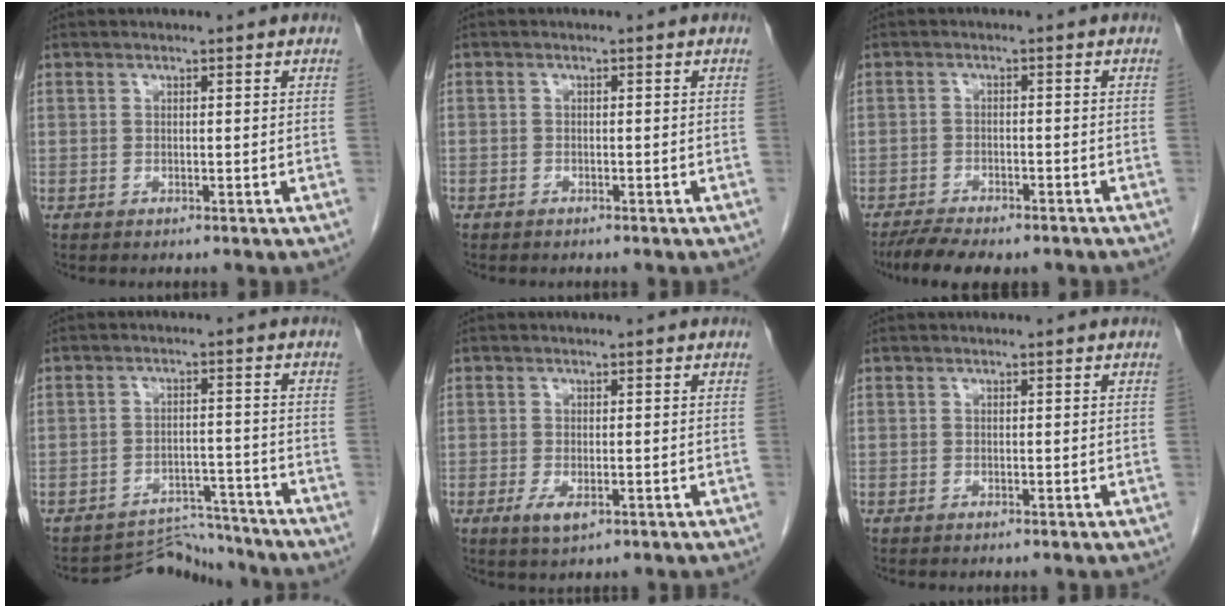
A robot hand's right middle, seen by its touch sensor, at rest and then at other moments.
{"total": 0.9, "force": [-0.6, 0.6, 0.1], "torque": [-0.009, 0.003, -0.012]}
{"total": 8.0, "force": [-6.6, 2.2, 3.9], "torque": [-0.061, -0.010, -0.101]}
{"total": 6.4, "force": [-6.1, 0.6, -1.9], "torque": [0.031, 0.017, -0.092]}
{"total": 2.6, "force": [-1.1, 0.9, 2.2], "torque": [-0.044, -0.005, -0.013]}
{"total": 0.0}